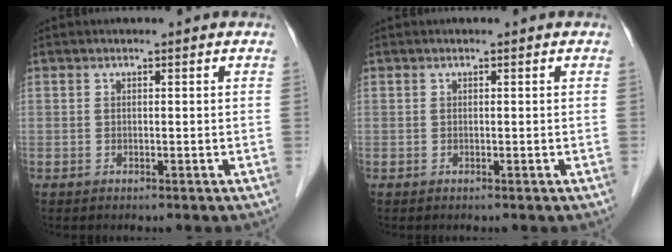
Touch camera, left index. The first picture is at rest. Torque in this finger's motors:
{"motor_torque": [0.13, 0.03, 0.01, -0.01]}